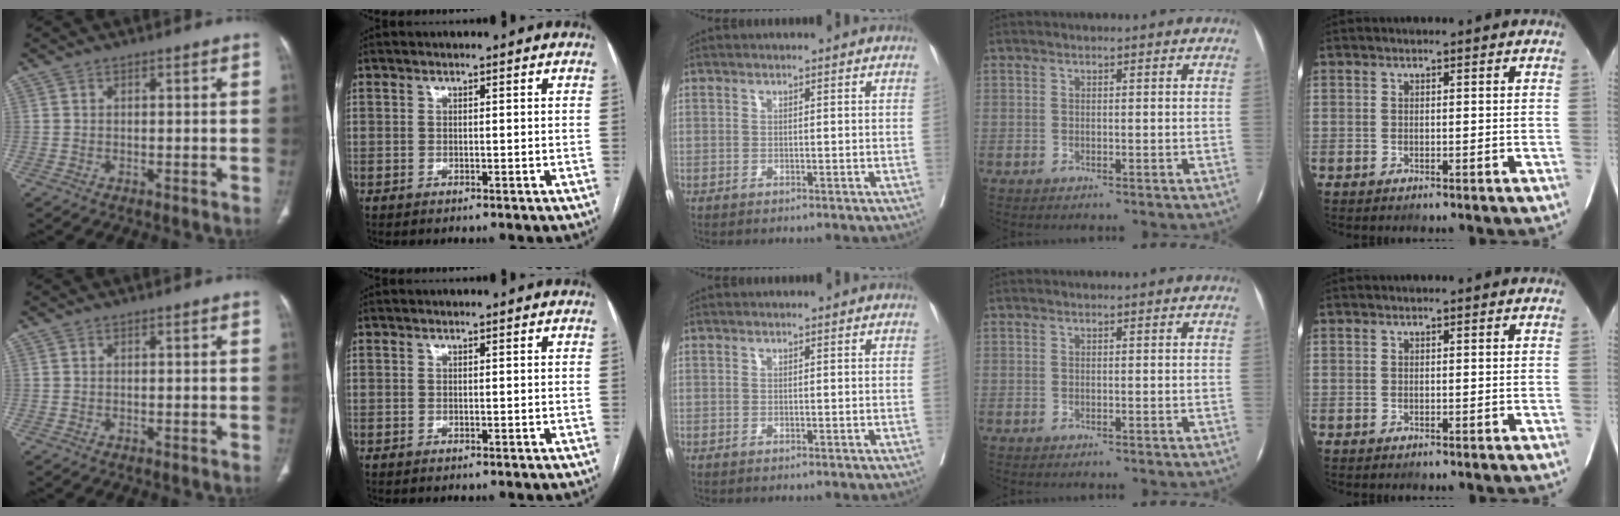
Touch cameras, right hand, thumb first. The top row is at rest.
{}